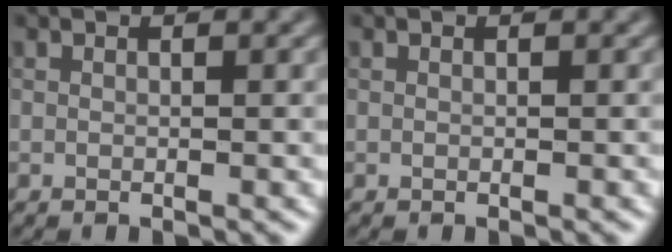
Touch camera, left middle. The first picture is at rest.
{"total": 0.0}